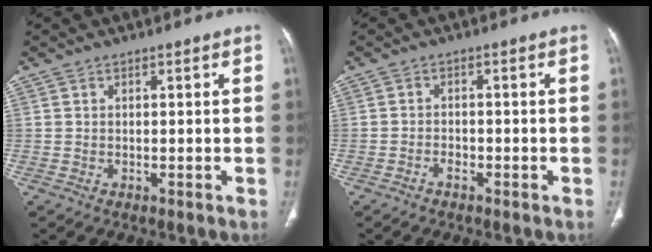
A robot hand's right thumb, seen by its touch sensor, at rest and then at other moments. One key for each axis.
{"total": 1.5, "fx": -1.1, "fy": 0.7, "fz": 0.7, "tx": -0.014, "ty": 0.009, "tz": -0.021}